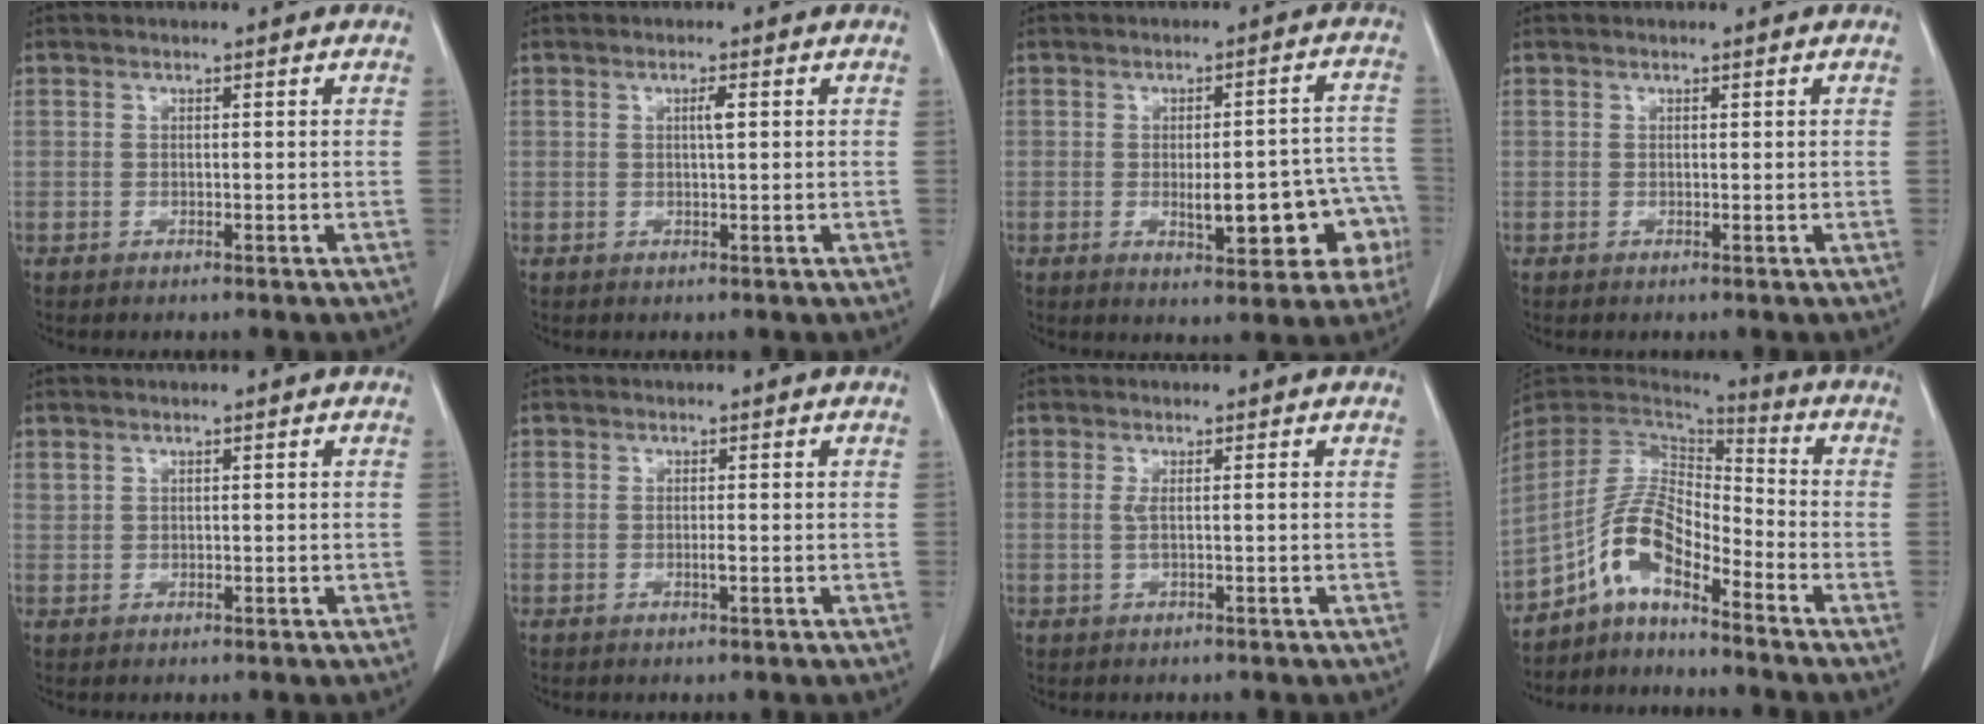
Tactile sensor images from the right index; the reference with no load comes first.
{"total": 1.5, "force": [0.4, 0.1, 1.4], "torque": [-0.027, 0.002, 0.006]}
{"total": 12.5, "force": [-3.5, 4.3, 11.2], "torque": [-0.109, 0.030, -0.035]}
{"total": 0.0}
{"total": 0.6, "force": [0.5, 0.3, 0.2], "torque": [-0.004, 0.003, 0.012]}
{"total": 0.9, "force": [-0.2, -0.1, 0.9], "torque": [-0.018, -0.003, -0.003]}
{"total": 1.4, "force": [0.0, -0.2, 1.4], "torque": [-0.033, 0.000, 0.001]}
{"total": 9.2, "force": [-5.7, 3.1, 6.5], "torque": [-0.139, 0.026, -0.110]}